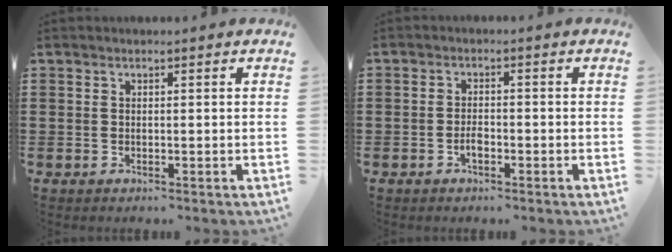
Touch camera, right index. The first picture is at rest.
{"total": 1.9, "force": [-0.9, 0.8, 1.4], "torque": [-0.031, -0.002, -0.015]}